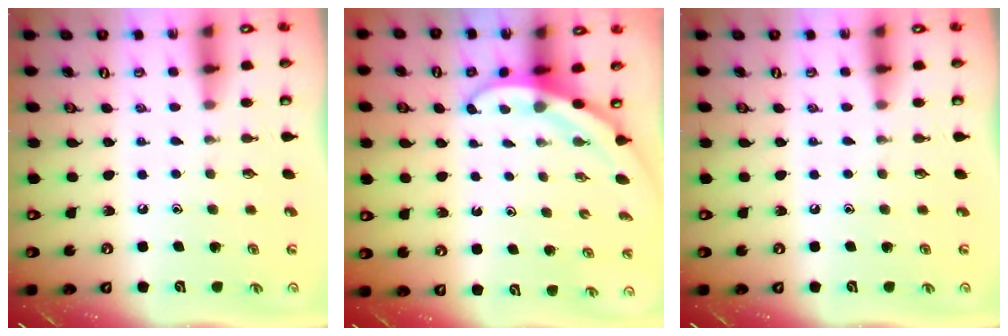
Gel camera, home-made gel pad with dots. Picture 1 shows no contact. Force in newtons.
{"total": 3.2, "press": 3.2, "slide": 0.1}
{"total": 0.0}